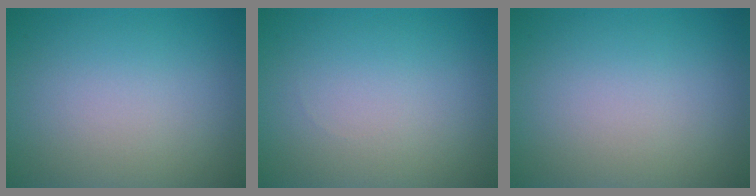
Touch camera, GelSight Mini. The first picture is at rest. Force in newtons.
{"total": 0.0}
{"total": 0.0}